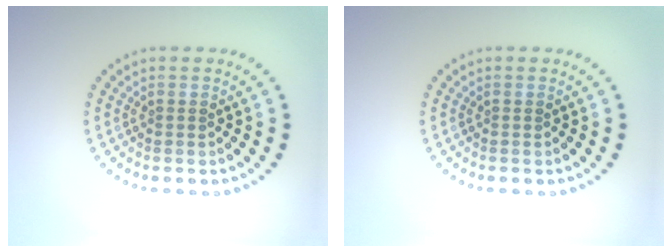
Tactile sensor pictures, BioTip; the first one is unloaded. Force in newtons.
{"total": 0.0}